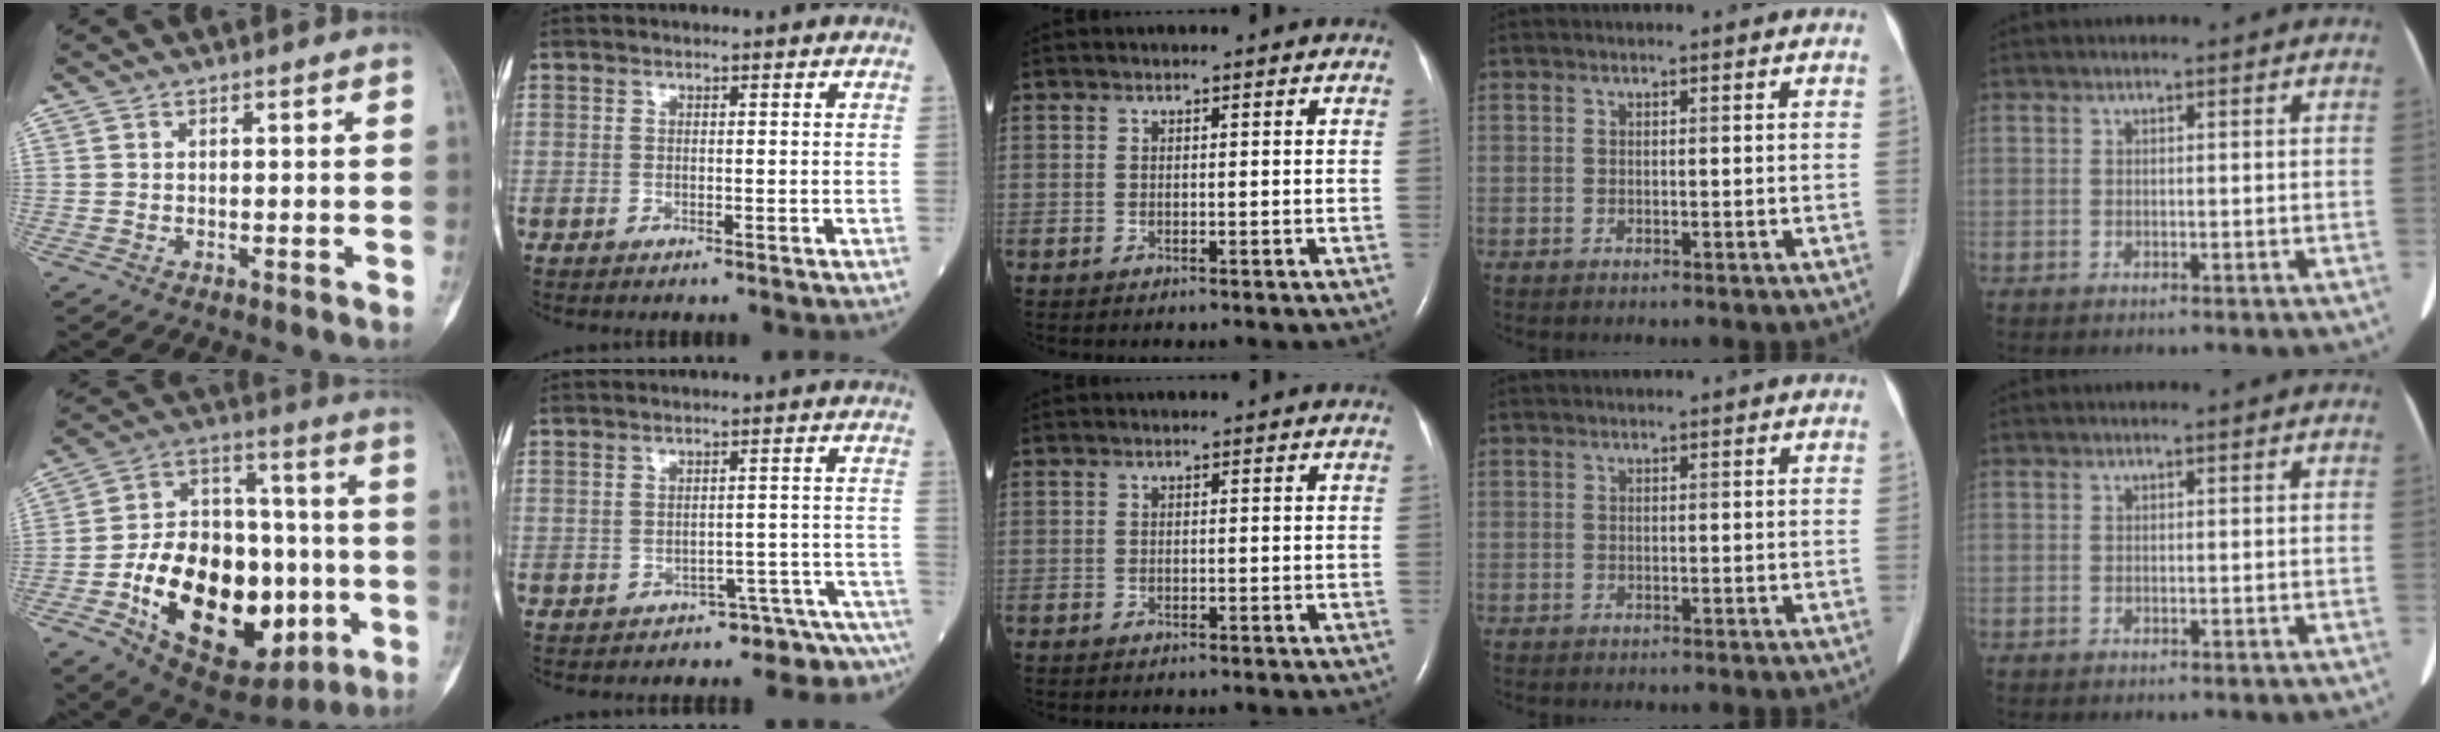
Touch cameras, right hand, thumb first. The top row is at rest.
{"thumb": {"total": 29.4, "force": [-7.2, 17.8, 22.3], "torque": [-0.339, 0.027, -0.093]}, "index": {"total": 8.1, "force": [-7.9, 1.6, 0.1], "torque": [0.021, 0.044, -0.084]}}